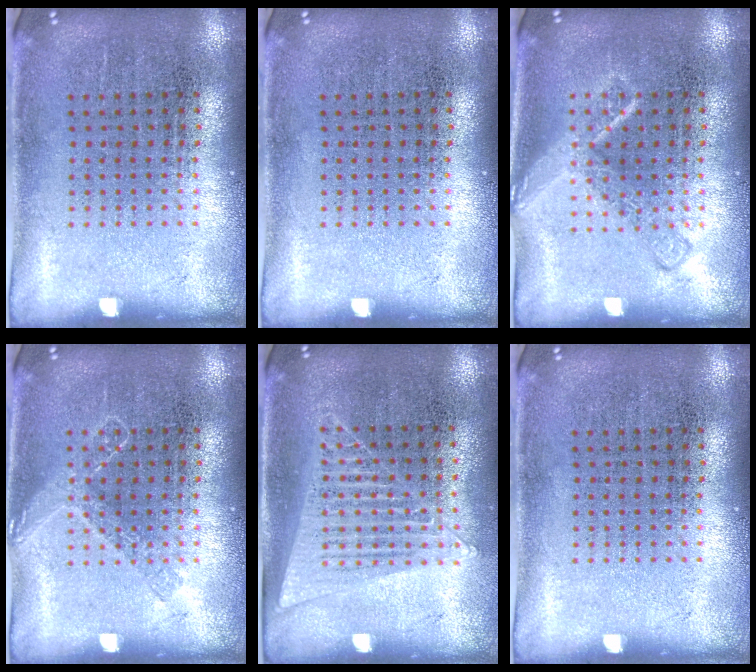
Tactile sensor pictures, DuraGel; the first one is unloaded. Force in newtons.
{"total": 0.0}
{"total": 2.2, "press": 2.2, "slide": 0.4}
{"total": 1.5, "press": 1.5, "slide": 0.3}
{"total": 1.4, "press": 1.3, "slide": 0.4}
{"total": 0.0}